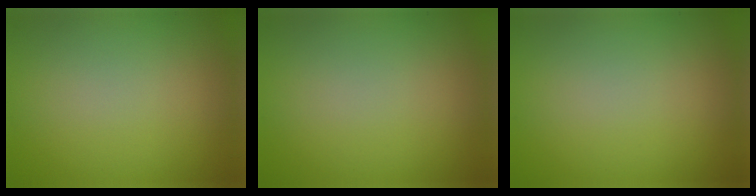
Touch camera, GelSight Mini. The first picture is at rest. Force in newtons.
{"total": 0.0}
{"total": 0.0}